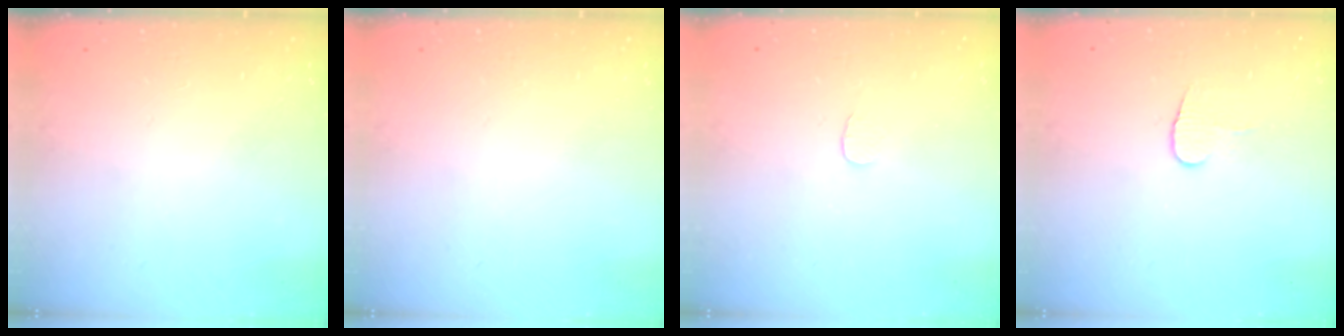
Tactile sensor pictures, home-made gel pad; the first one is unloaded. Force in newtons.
{"total": 0.0}
{"total": 2.6, "press": 2.6, "slide": 0.2}
{"total": 5.3, "press": 5.3, "slide": 0.5}